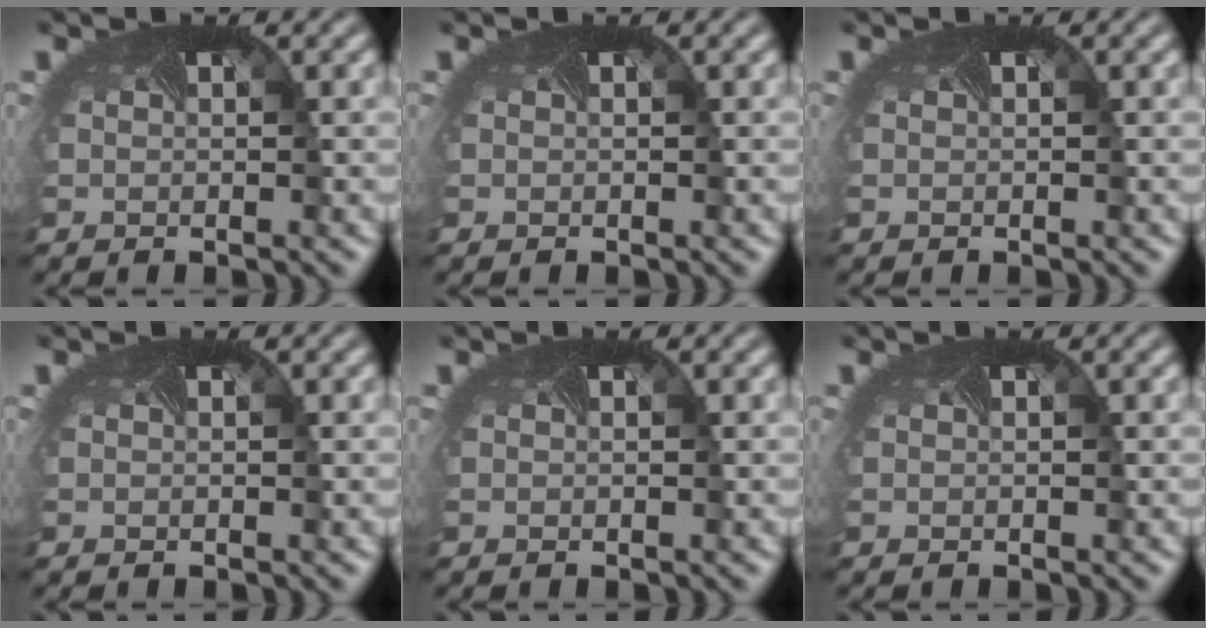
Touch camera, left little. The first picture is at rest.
{"total": 0.0}
{"total": 0.0}
{"total": 0.0}
{"total": 0.0}
{"total": 0.0}